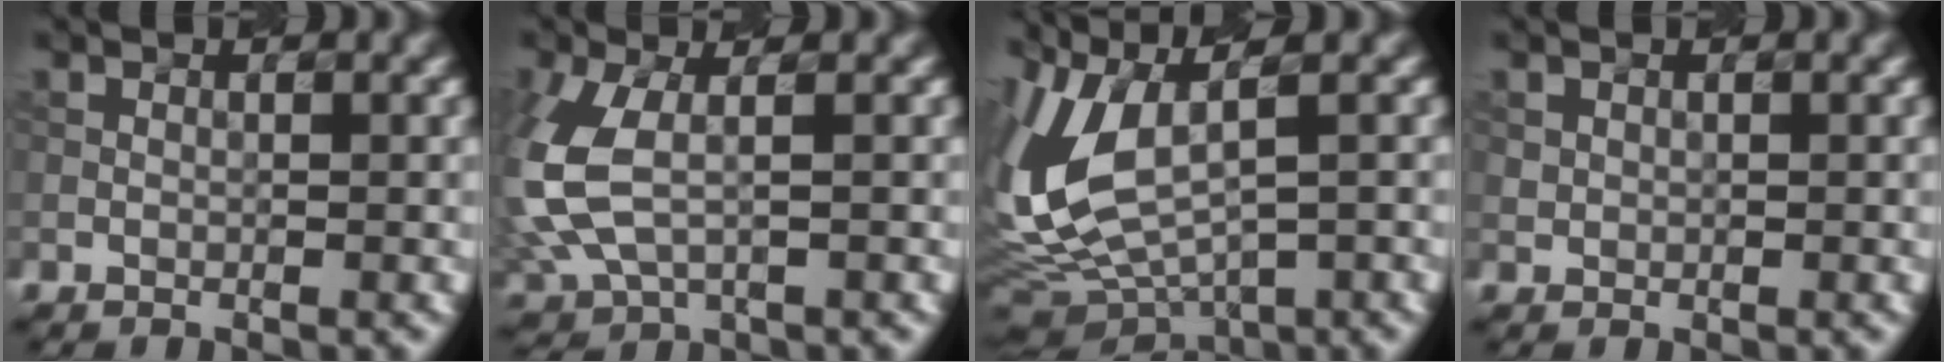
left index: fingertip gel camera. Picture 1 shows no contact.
{"total": 7.4, "force": [-0.3, 4.4, 5.9], "torque": [-0.159, -0.010, -0.001]}
{"total": 9.7, "force": [1.0, 4.2, 8.8], "torque": [-0.200, -0.006, 0.034]}
{"total": 0.6, "force": [0.1, 0.6, 0.0], "torque": [0.002, -0.003, 0.013]}